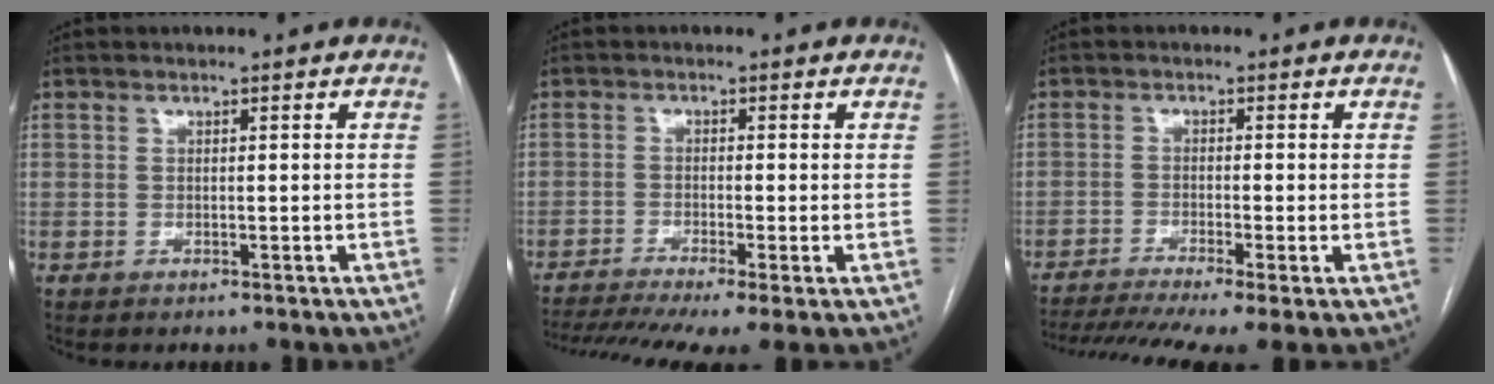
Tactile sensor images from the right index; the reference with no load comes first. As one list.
[{"total": 11.5, "force": [-7.9, 1.6, 8.2], "torque": [-0.154, -0.013, -0.128]}, {"total": 12.2, "force": [-8.7, 1.1, 8.5], "torque": [-0.153, -0.017, -0.138]}]